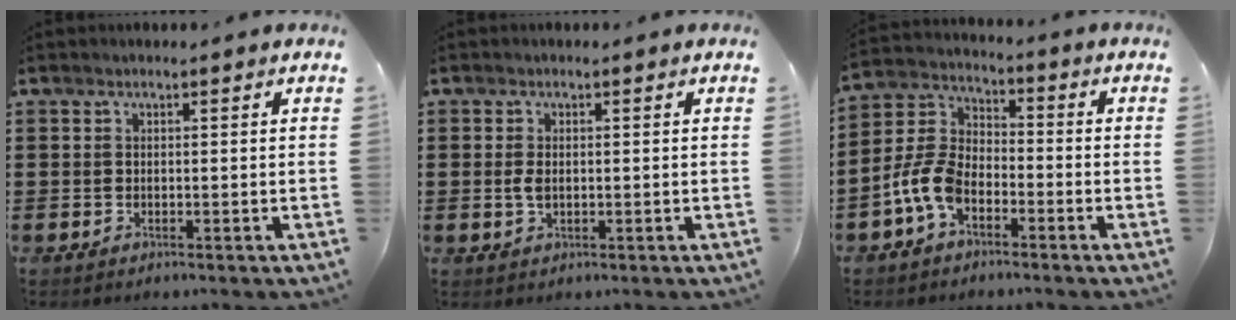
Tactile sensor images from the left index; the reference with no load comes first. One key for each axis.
{"total": 2.0, "fx": 0.0, "fy": 1.0, "fz": 1.7, "tx": -0.042, "ty": -0.001, "tz": -0.003}
{"total": 7.8, "fx": -4.2, "fy": 4.1, "fz": 5.1, "tx": -0.147, "ty": -0.003, "tz": -0.092}